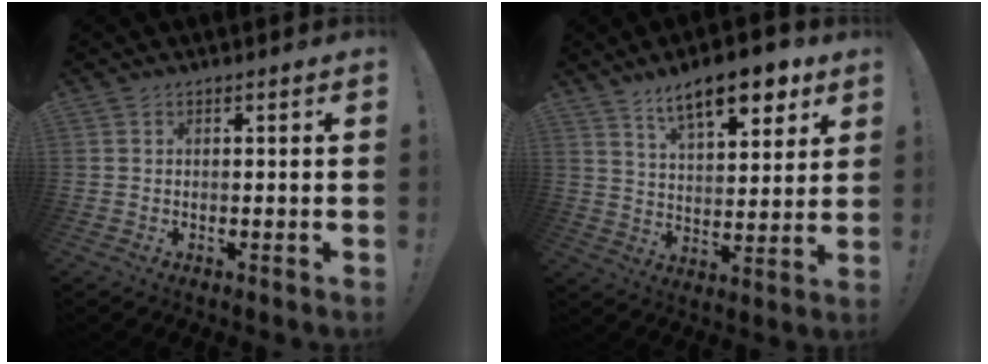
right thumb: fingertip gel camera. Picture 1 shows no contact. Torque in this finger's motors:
{"motor_torque": [-0.66, 1.44, -0.06, 0.42, 0.34]}